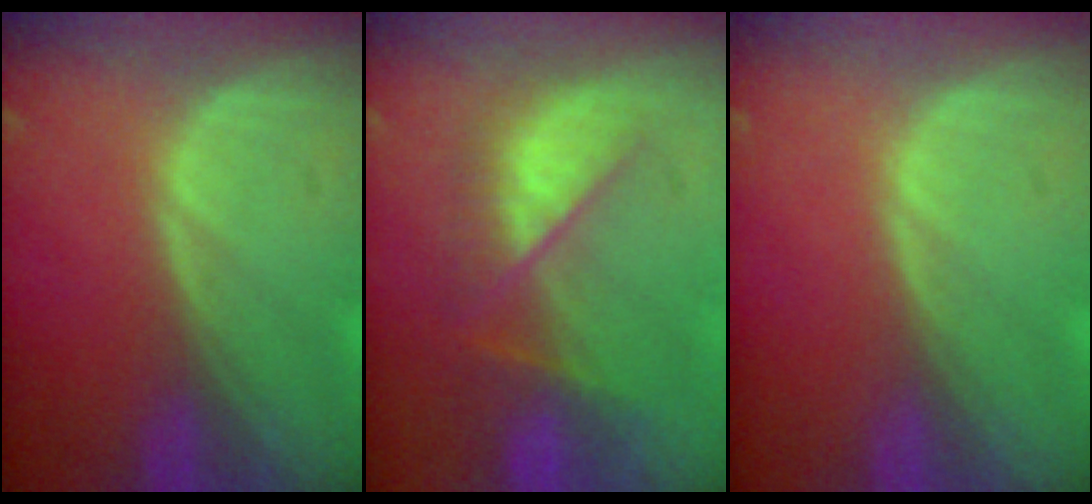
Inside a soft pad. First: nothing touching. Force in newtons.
{"total": 7.5, "press": 7.3, "slide": 1.9}
{"total": 0.0}